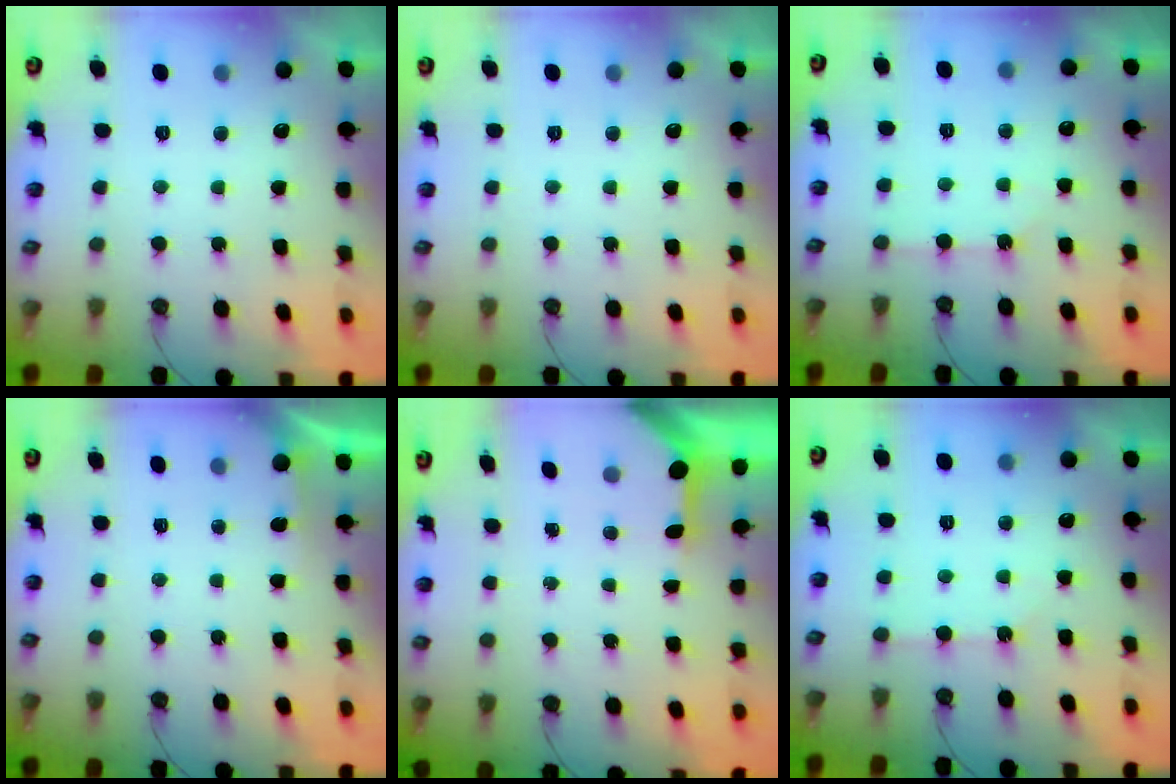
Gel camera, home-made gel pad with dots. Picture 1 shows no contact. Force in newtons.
{"total": 0.0}
{"total": 2.1, "press": 2.1, "slide": 0.4}
{"total": 1.5, "press": 1.5, "slide": 0.2}
{"total": 3.5, "press": 3.5, "slide": 0.4}
{"total": 1.8, "press": 1.8, "slide": 0.4}